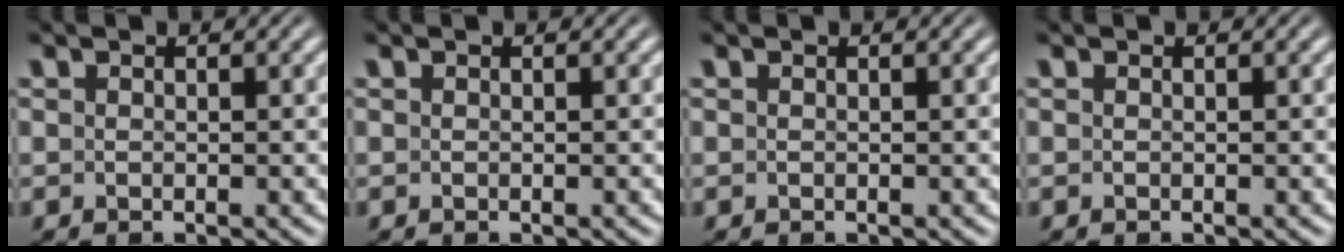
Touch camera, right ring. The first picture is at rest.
{"total": 0.0}
{"total": 0.0}
{"total": 0.0}